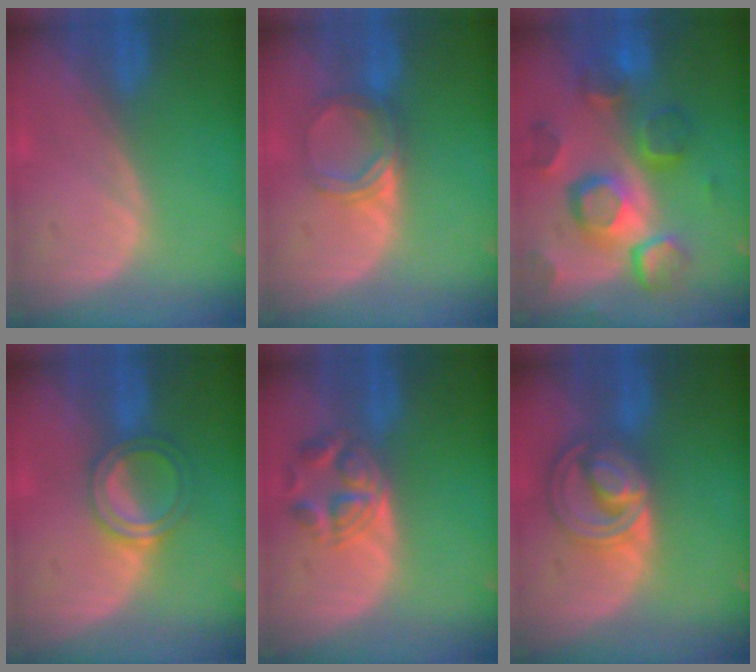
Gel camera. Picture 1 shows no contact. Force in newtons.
{"total": 5.0, "press": 4.6, "slide": 1.9}
{"total": 12.5, "press": 10.8, "slide": 6.2}
{"total": 4.9, "press": 4.8, "slide": 1.1}
{"total": 5.5, "press": 5.1, "slide": 2.0}
{"total": 8.7, "press": 7.3, "slide": 4.7}